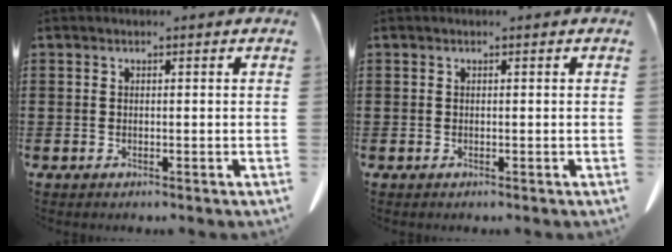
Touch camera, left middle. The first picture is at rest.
{"total": 0.0}